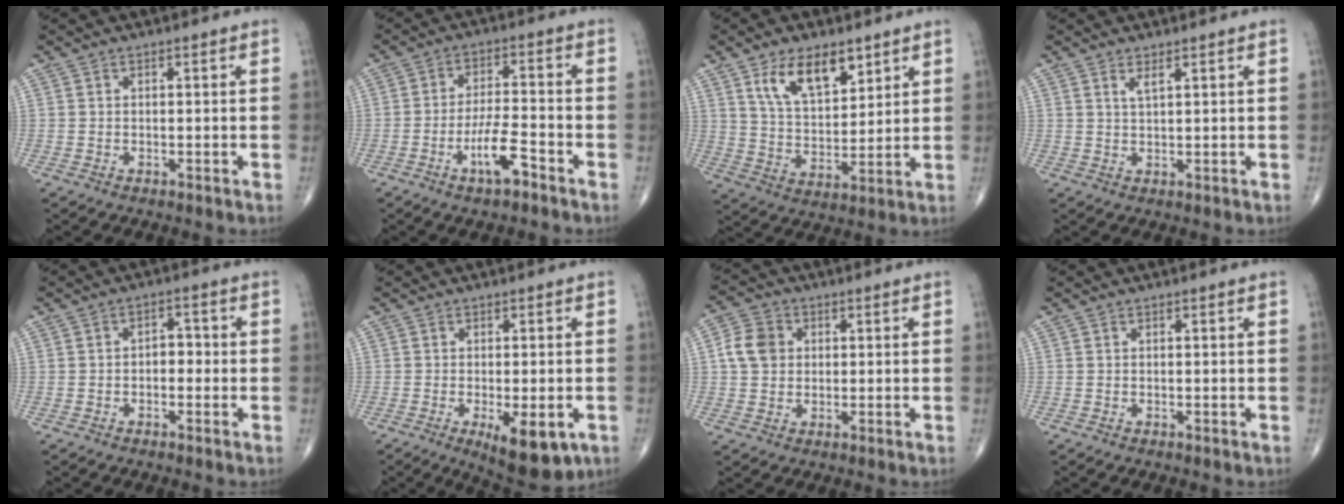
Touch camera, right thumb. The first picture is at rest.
{"total": 7.3, "force": [-4.0, 1.9, 5.8], "torque": [-0.108, 0.026, -0.070]}
{"total": 11.7, "force": [6.7, 5.8, 7.7], "torque": [-0.112, -0.037, 0.129]}
{"total": 1.8, "force": [1.1, 0.3, 1.3], "torque": [-0.026, -0.008, 0.024]}
{"total": 3.1, "force": [-0.5, 2.0, 2.3], "torque": [-0.018, 0.014, -0.015]}
{"total": 9.7, "force": [-3.5, 3.7, 8.2], "torque": [-0.105, -0.014, -0.043]}
{"total": 6.3, "force": [1.0, 5.3, 3.3], "torque": [-0.053, 0.007, 0.011]}
{"total": 0.0}